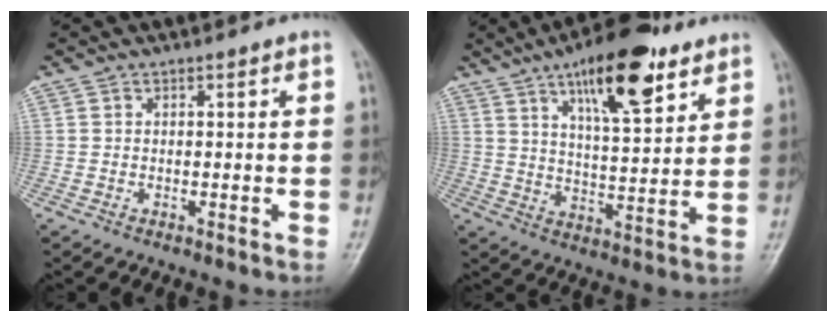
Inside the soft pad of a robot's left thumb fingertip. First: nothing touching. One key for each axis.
{"total": 16.5, "fx": 9.5, "fy": 5.6, "fz": 12.3, "tx": -0.163, "ty": -0.043, "tz": 0.150}